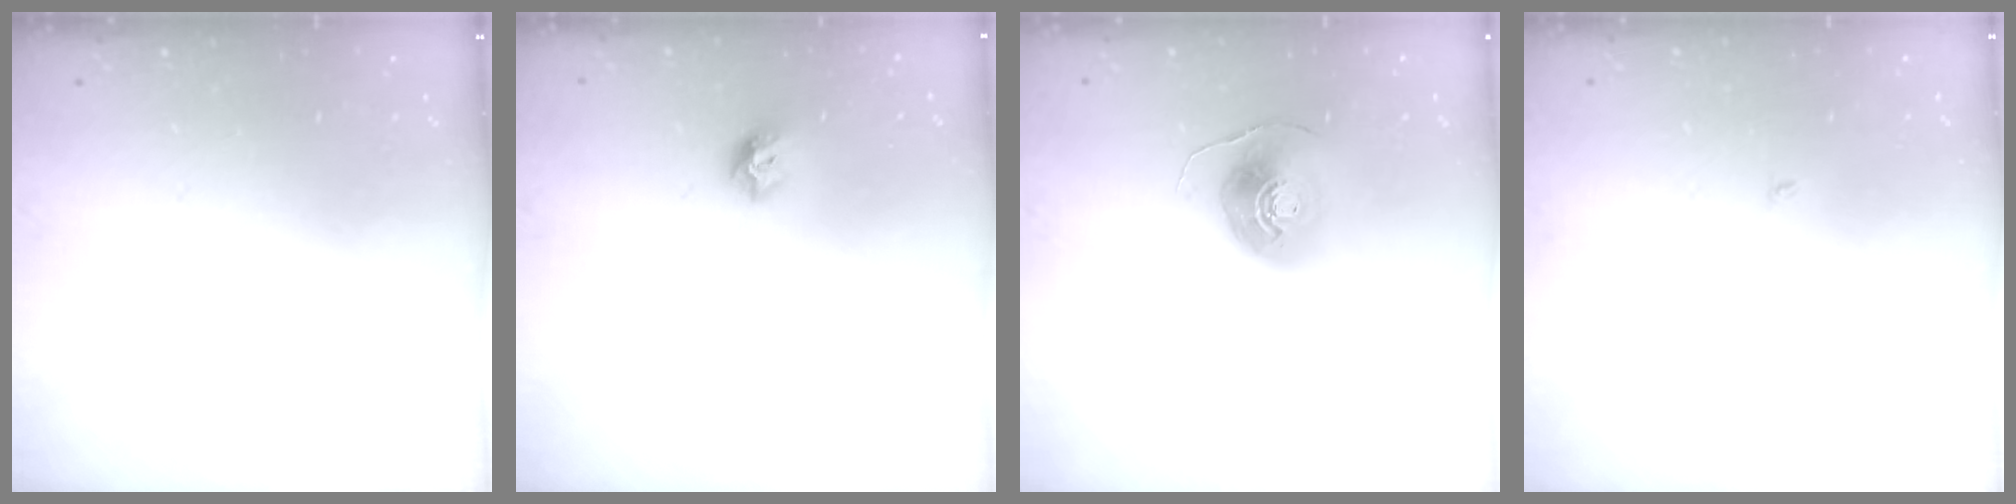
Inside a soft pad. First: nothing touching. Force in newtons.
{"total": 8.2, "press": 8.1, "slide": 1.0}
{"total": 8.3, "press": 8.3, "slide": 0.6}
{"total": 1.9, "press": 1.9, "slide": 0.2}